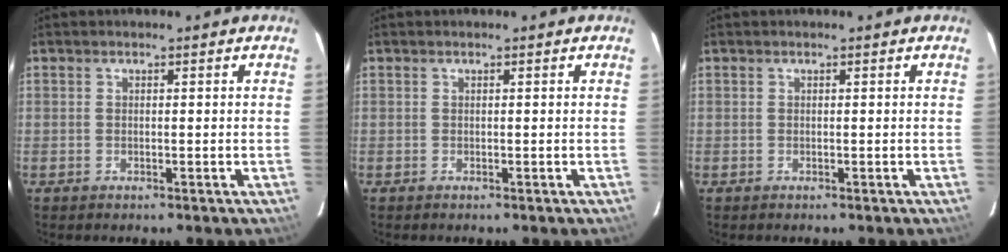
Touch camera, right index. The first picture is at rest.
{"total": 0.0}
{"total": 0.0}